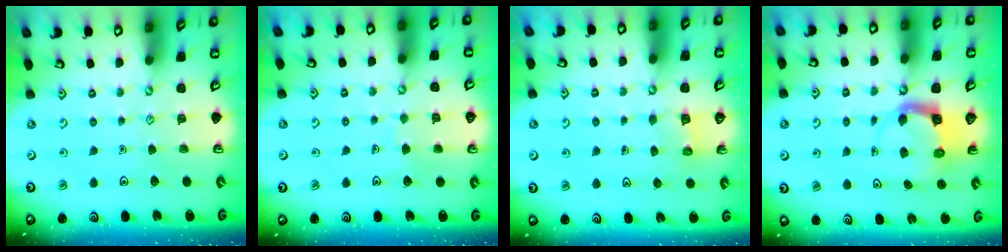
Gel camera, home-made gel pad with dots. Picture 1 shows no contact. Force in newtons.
{"total": 3.9, "press": 3.9, "slide": 0.2}
{"total": 4.1, "press": 4.1, "slide": 0.1}
{"total": 3.7, "press": 3.6, "slide": 0.4}